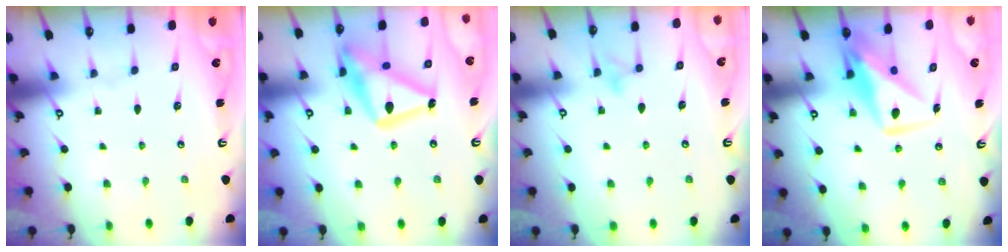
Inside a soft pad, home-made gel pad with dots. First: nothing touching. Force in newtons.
{"total": 20.7, "press": 20.6, "slide": 1.3}
{"total": 9.2, "press": 9.1, "slide": 0.9}
{"total": 10.6, "press": 10.5, "slide": 0.8}